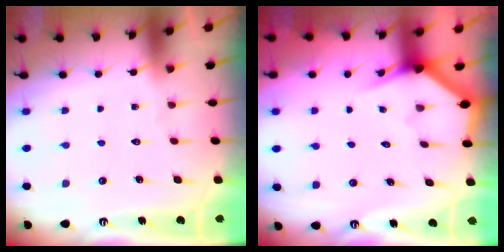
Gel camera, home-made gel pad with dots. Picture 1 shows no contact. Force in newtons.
{"total": 3.0, "press": 3.0, "slide": 0.1}